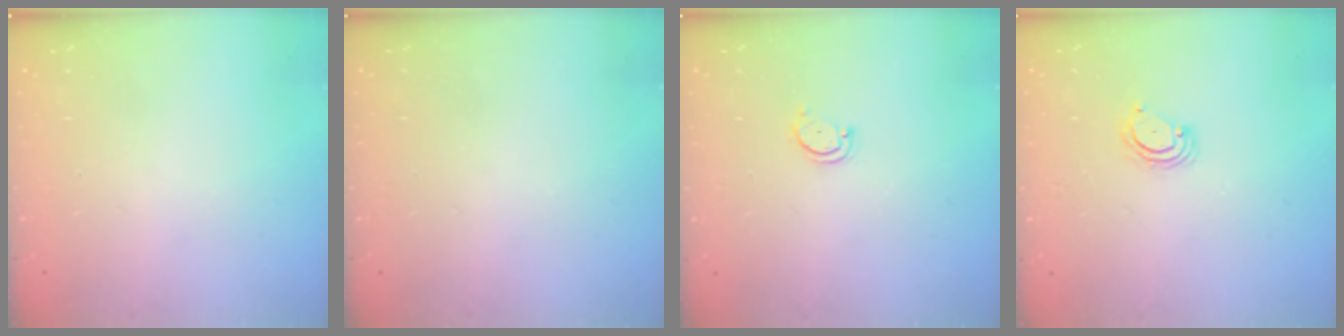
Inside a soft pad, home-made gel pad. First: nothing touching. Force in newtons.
{"total": 0.0}
{"total": 2.8, "press": 2.8, "slide": 0.3}
{"total": 2.3, "press": 2.3, "slide": 0.2}